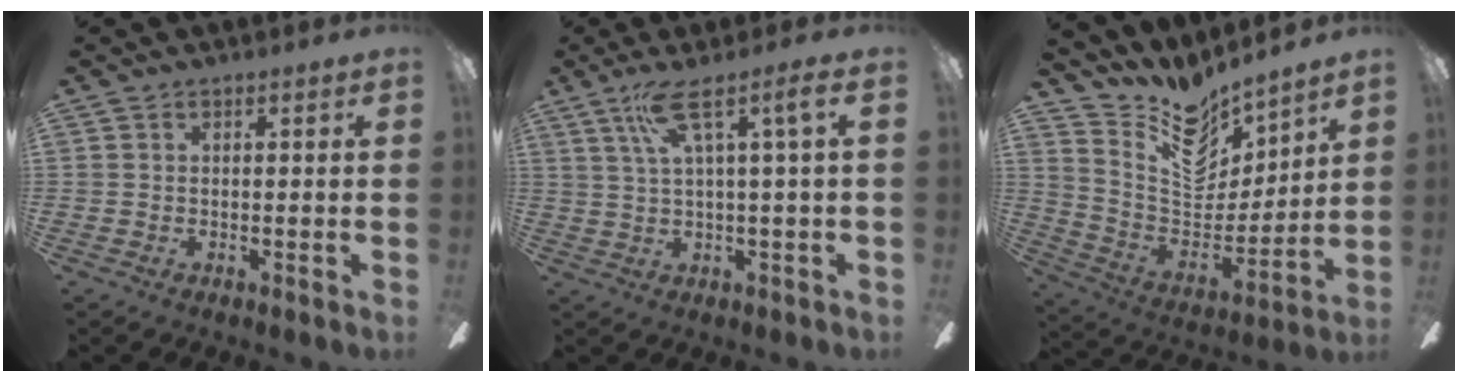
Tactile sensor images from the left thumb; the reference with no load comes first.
{"total": 8.9, "force": [3.7, 1.5, 8.0], "torque": [-0.154, 0.002, 0.060]}
{"total": 14.4, "force": [11.3, 7.0, 5.4], "torque": [-0.099, -0.092, 0.205]}